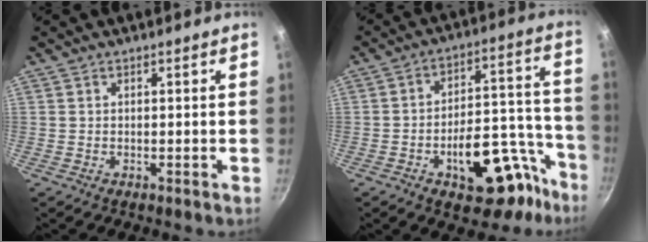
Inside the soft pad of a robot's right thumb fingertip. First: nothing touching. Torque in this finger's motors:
{"motor_torque": [2.08, 1.48, 1.17, -1.02, 0.31]}